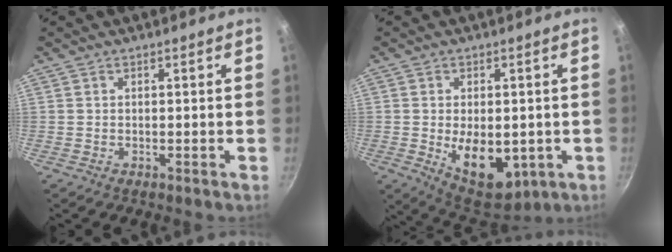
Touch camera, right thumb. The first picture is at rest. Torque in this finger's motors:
{"motor_torque": [-0.26, 0.87, 1.01, -0.30, 0.11]}